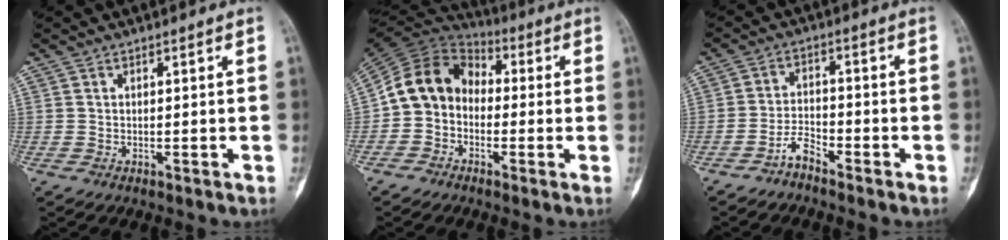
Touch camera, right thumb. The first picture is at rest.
{"total": 11.1, "force": [-1.0, 9.3, 6.0], "torque": [-0.092, 0.043, -0.037]}
{"total": 3.6, "force": [-3.1, 1.1, 1.5], "torque": [-0.028, 0.020, -0.062]}